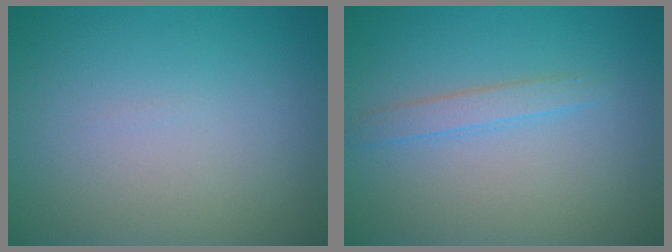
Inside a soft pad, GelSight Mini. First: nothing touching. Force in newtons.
{"total": 1.5, "press": 1.5, "slide": 0.0}